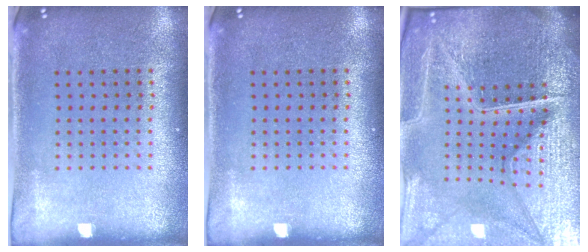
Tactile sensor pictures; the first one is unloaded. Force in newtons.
{"total": 0.0}
{"total": 7.1, "press": 6.2, "slide": 3.4}